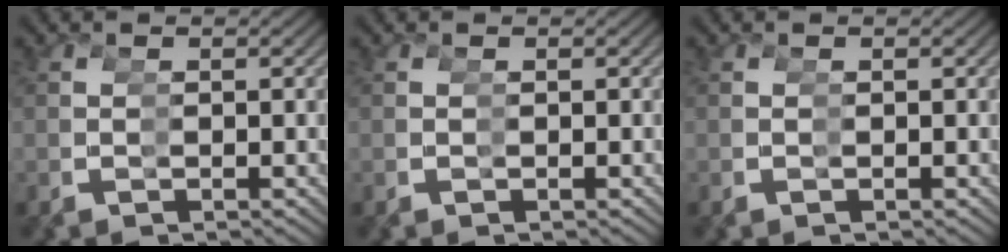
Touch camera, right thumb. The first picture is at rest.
{"total": 0.0}
{"total": 0.0}